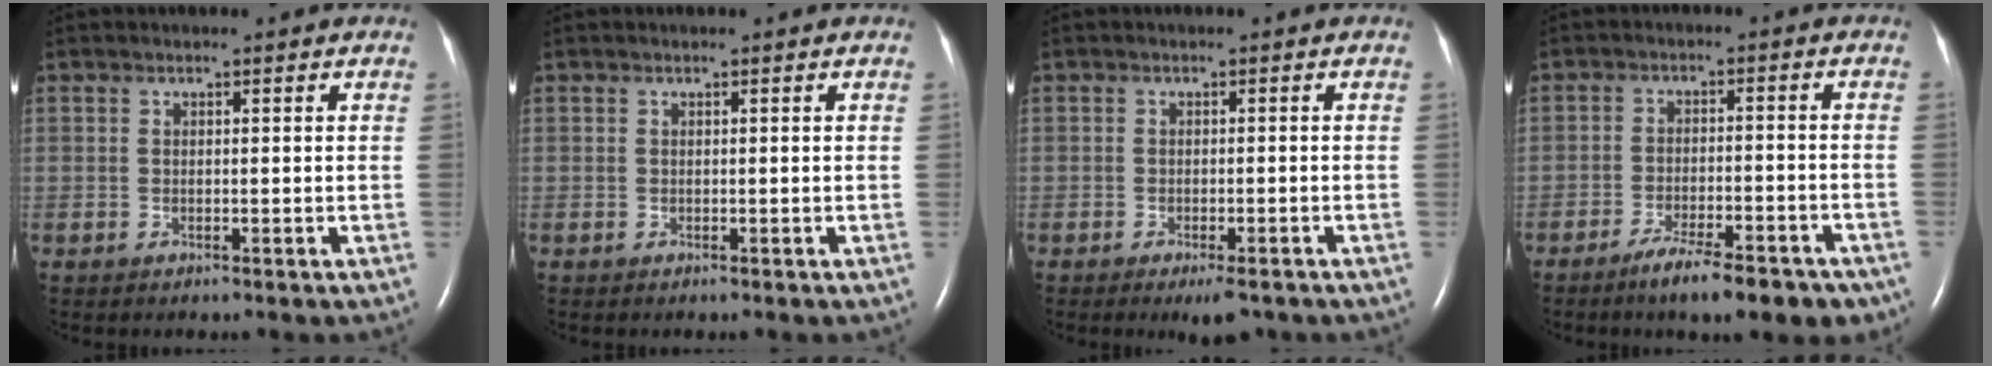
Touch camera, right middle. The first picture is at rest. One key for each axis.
{"total": 0.0}
{"total": 3.5, "fx": -2.5, "fy": 0.9, "fz": 2.4, "tx": -0.030, "ty": -0.004, "tz": -0.031}
{"total": 11.0, "fx": -8.2, "fy": 2.8, "fz": 6.8, "tx": -0.086, "ty": -0.005, "tz": -0.117}